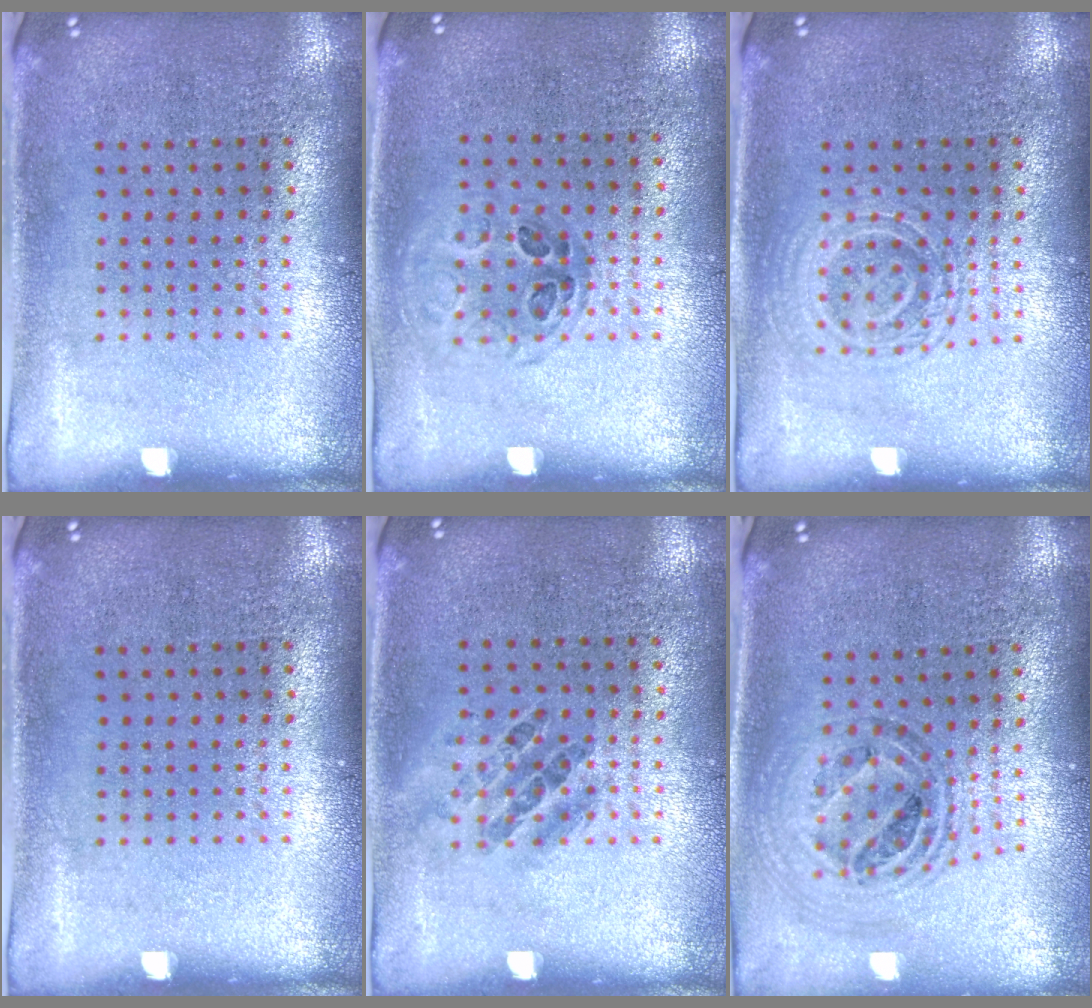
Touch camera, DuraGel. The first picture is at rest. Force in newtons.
{"total": 1.0, "press": 0.7, "slide": 0.6}
{"total": 1.4, "press": 1.3, "slide": 0.3}
{"total": 0.0}
{"total": 0.9, "press": 0.8, "slide": 0.5}
{"total": 1.0, "press": 1.0, "slide": 0.1}